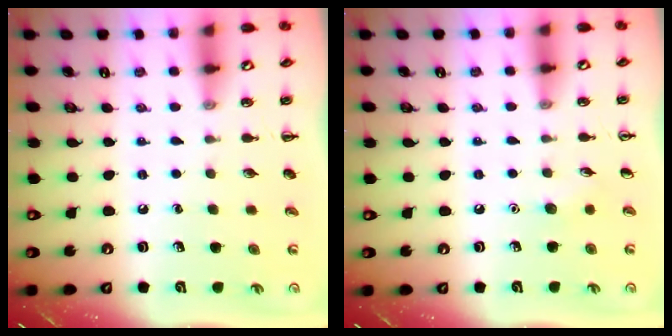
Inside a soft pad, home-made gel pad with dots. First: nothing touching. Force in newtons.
{"total": 4.3, "press": 4.1, "slide": 1.3}